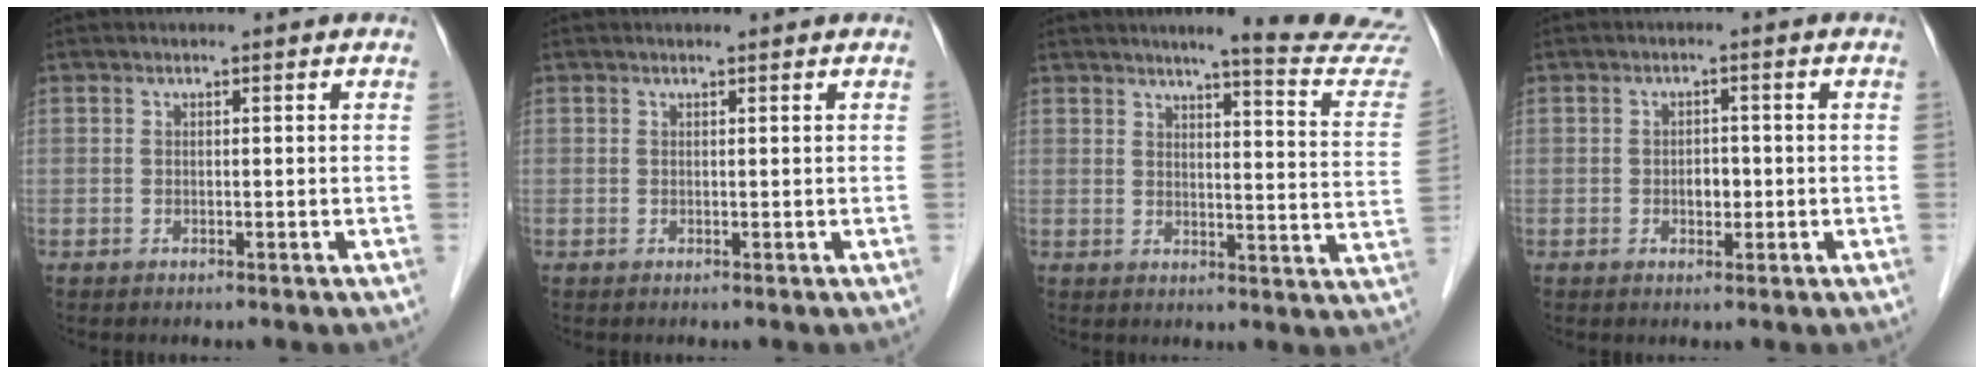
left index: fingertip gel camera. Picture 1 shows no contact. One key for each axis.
{"total": 0.7, "fx": 0.7, "fy": 0.1, "fz": 0.1, "tx": -0.009, "ty": 0.007, "tz": 0.010}
{"total": 14.0, "fx": 13.4, "fy": -1.1, "fz": 4.1, "tx": -0.045, "ty": -0.093, "tz": 0.139}
{"total": 2.1, "fx": -0.4, "fy": 1.4, "fz": 1.5, "tx": -0.023, "ty": 0.004, "tz": -0.005}